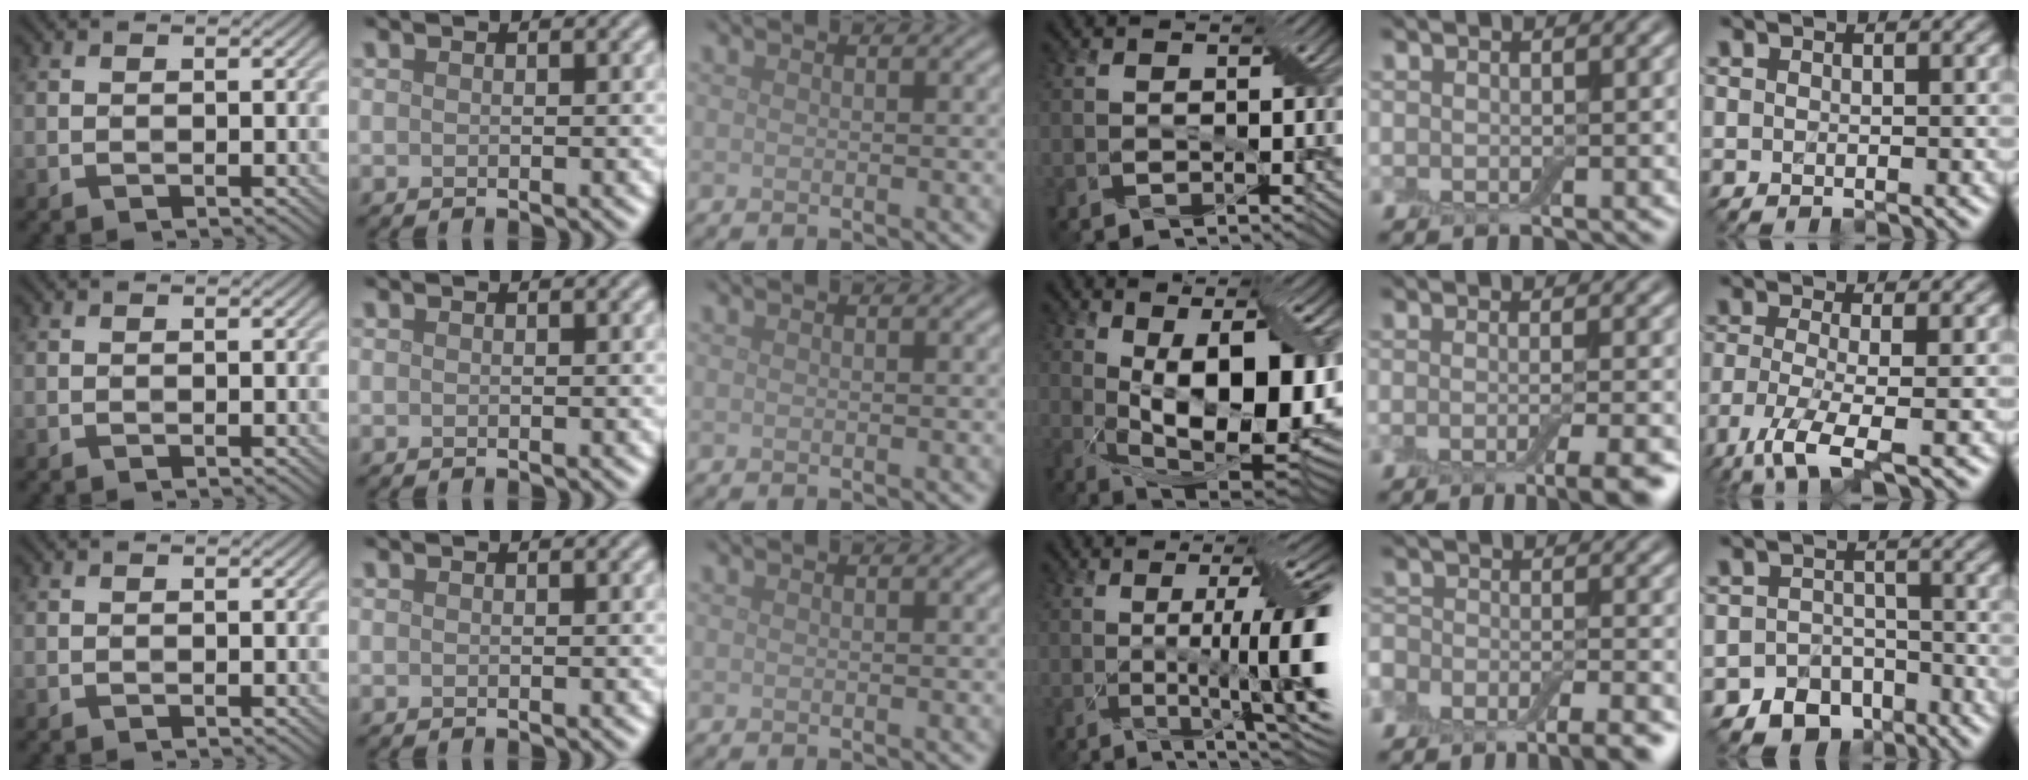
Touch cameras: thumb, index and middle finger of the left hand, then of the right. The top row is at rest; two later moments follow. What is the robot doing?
{"motion": "insert", "object": "drawer"}